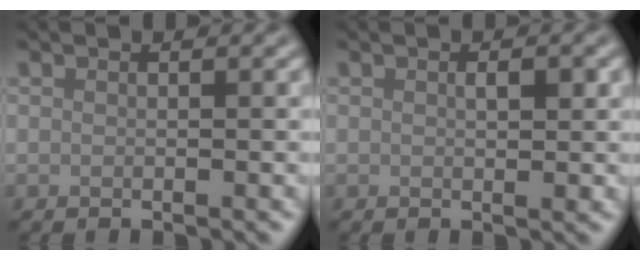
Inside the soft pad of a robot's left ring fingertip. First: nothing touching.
{"total": 1.4, "force": [0.2, 0.6, 1.2], "torque": [-0.018, -0.002, 0.004]}